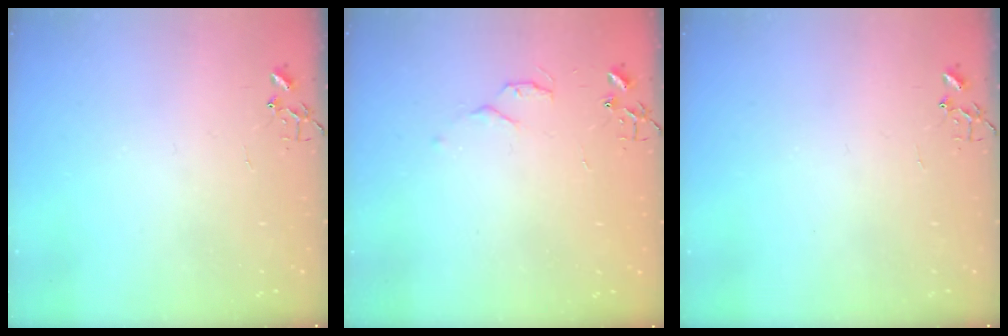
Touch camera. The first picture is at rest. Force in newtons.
{"total": 4.7, "press": 4.7, "slide": 0.6}
{"total": 0.0}